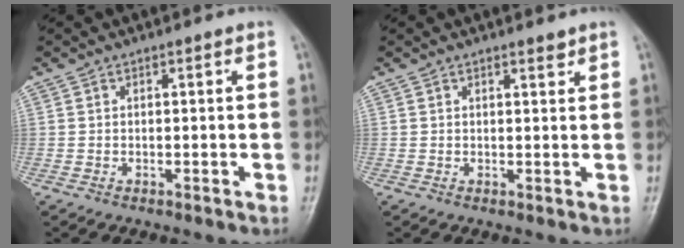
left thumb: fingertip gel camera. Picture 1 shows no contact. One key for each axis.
{"total": 1.5, "fx": 1.2, "fy": 0.5, "fz": 0.8, "tx": -0.006, "ty": -0.008, "tz": 0.016}